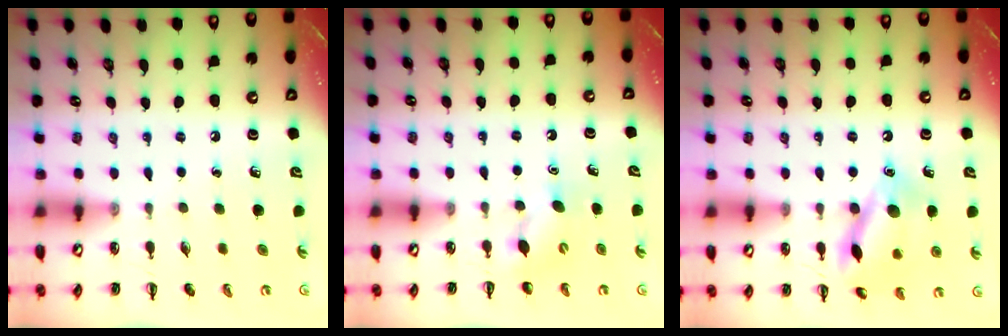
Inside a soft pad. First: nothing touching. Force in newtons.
{"total": 4.6, "press": 4.5, "slide": 0.9}
{"total": 14.4, "press": 14.3, "slide": 1.4}